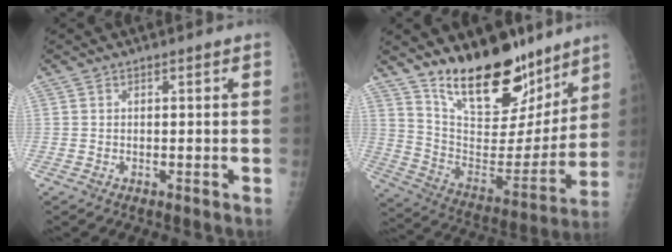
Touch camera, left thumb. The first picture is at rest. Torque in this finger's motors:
{"motor_torque": [1.59, 0.44, 1.44, -1.33, 0.26]}